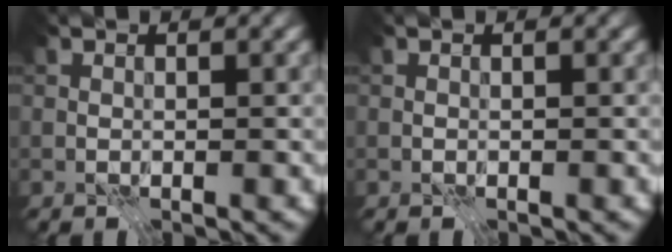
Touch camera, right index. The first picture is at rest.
{"total": 0.0}